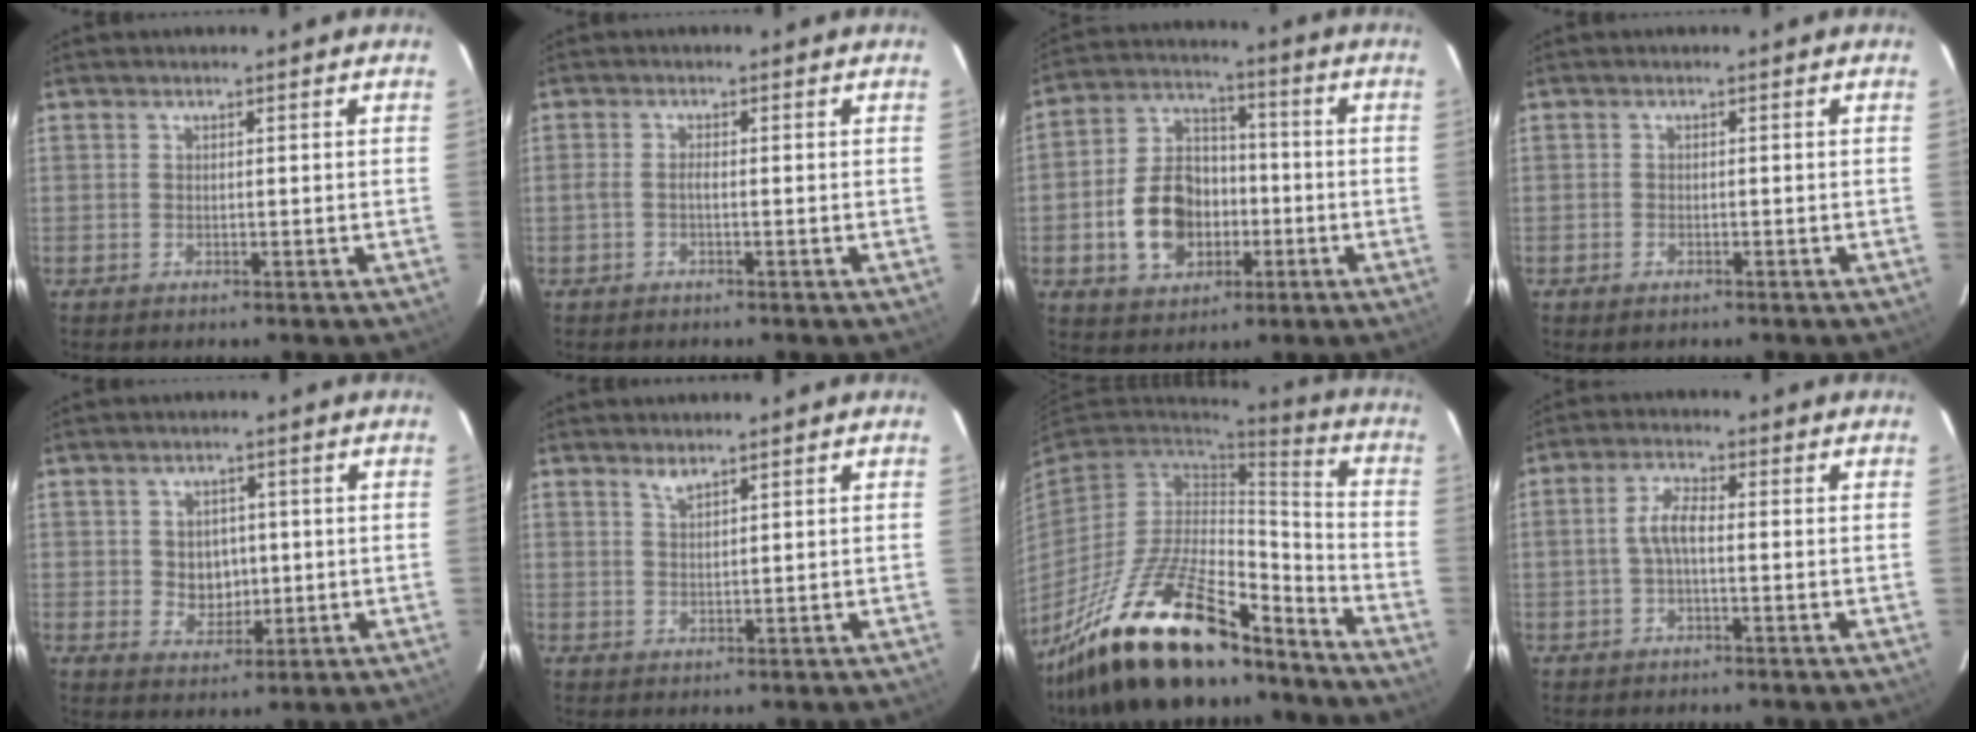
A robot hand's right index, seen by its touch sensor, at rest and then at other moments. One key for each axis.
{"total": 1.2, "fx": -0.6, "fy": 0.1, "fz": 1.0, "tx": -0.024, "ty": 0.003, "tz": -0.014}
{"total": 13.0, "fx": -3.4, "fy": 9.5, "fz": 8.2, "tx": -0.177, "ty": 0.026, "tz": -0.046}
{"total": 1.4, "fx": -0.9, "fy": 0.8, "fz": 0.5, "tx": -0.011, "ty": -0.001, "tz": -0.016}
{"total": 4.9, "fx": 0.1, "fy": 4.3, "fz": 2.4, "tx": -0.042, "ty": 0.005, "tz": 0.011}
{"total": 1.7, "fx": 1.5, "fy": 0.3, "fz": 0.8, "tx": -0.014, "ty": 0.001, "tz": 0.027}
{"total": 26.9, "fx": -19.2, "fy": 9.1, "fz": 16.4, "tx": -0.308, "ty": -0.017, "tz": -0.314}
{"total": 3.9, "fx": -0.6, "fy": 1.2, "fz": 3.6, "tx": -0.077, "ty": 0.011, "tz": -0.013}